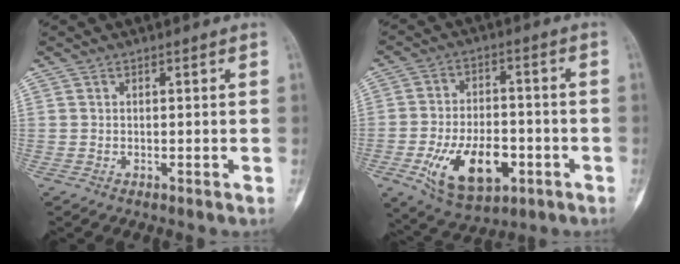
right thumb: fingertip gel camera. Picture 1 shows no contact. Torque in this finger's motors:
{"motor_torque": [1.80, 1.77, 0.57, -0.71, 0.16]}